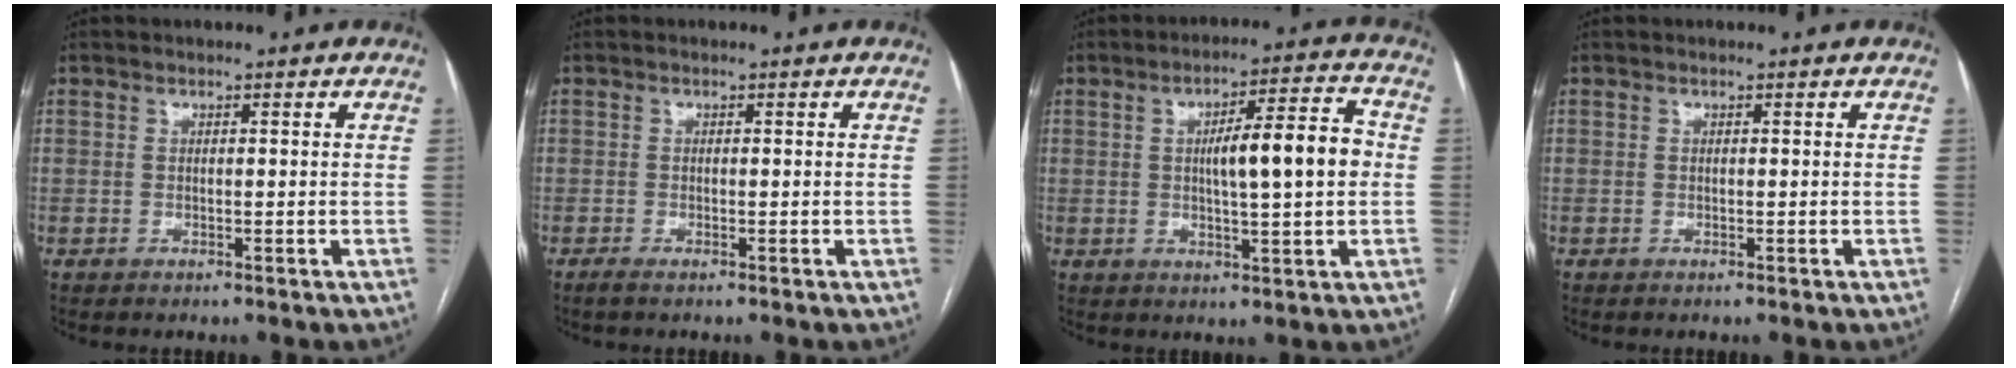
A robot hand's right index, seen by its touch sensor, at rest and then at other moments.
{"total": 1.0, "force": [-0.7, 0.1, 0.7], "torque": [-0.016, -0.002, -0.014]}
{"total": 10.6, "force": [0.6, 1.5, 10.5], "torque": [-0.164, 0.021, 0.010]}
{"total": 0.0}